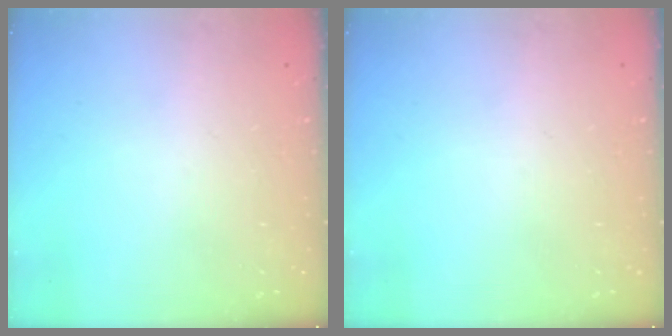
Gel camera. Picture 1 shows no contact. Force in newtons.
{"total": 0.0}